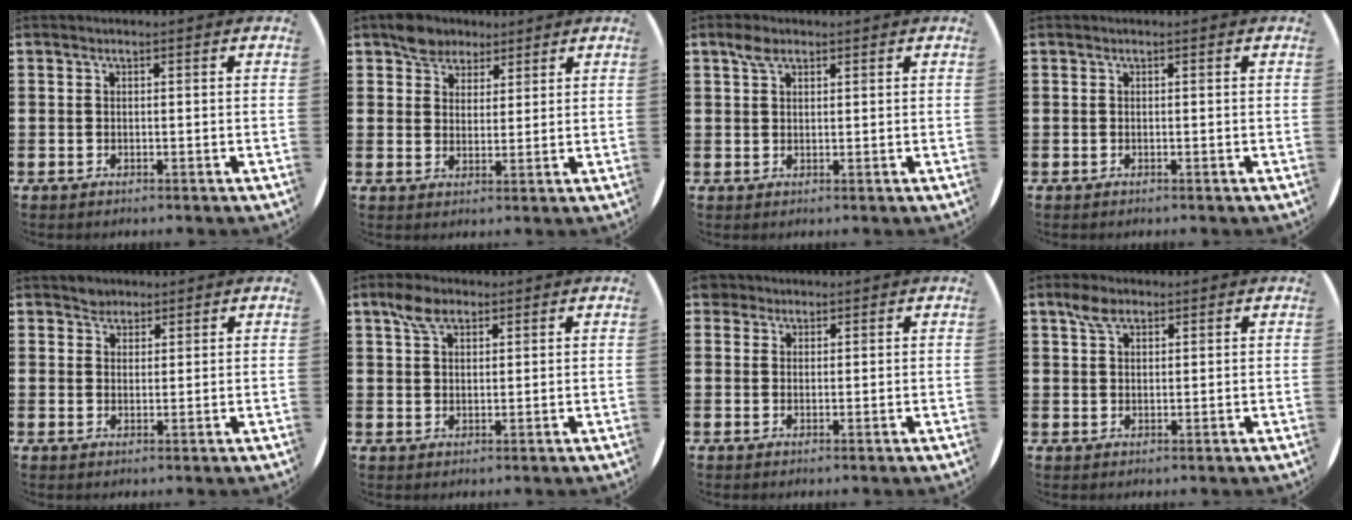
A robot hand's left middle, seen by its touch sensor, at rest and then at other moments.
{"total": 4.2, "force": [3.4, 2.3, 0.3], "torque": [-0.010, 0.004, 0.067]}
{"total": 2.4, "force": [1.7, 1.2, 1.2], "torque": [-0.019, 0.002, 0.030]}
{"total": 0.0}
{"total": 2.1, "force": [1.9, 0.9, -0.2], "torque": [0.008, 0.000, 0.036]}
{"total": 4.0, "force": [2.8, 2.0, 2.1], "torque": [-0.039, 0.005, 0.049]}
{"total": 1.9, "force": [1.6, 1.0, 0.2], "torque": [0.001, 0.003, 0.030]}
{"total": 3.3, "force": [2.3, 1.7, 1.6], "torque": [-0.029, 0.003, 0.042]}